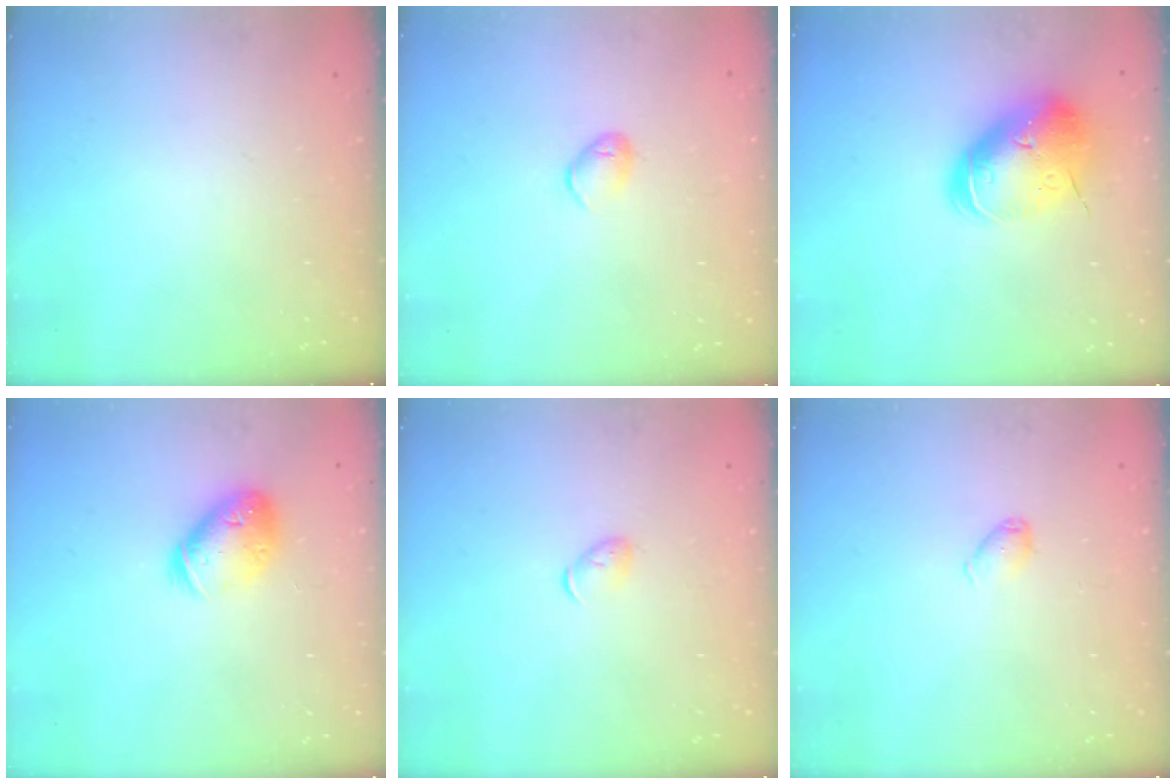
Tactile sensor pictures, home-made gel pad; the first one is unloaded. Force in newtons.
{"total": 5.8, "press": 5.8, "slide": 0.8}
{"total": 18.7, "press": 18.5, "slide": 3.0}
{"total": 11.8, "press": 11.6, "slide": 1.8}
{"total": 4.5, "press": 4.4, "slide": 1.0}
{"total": 4.3, "press": 4.2, "slide": 0.7}